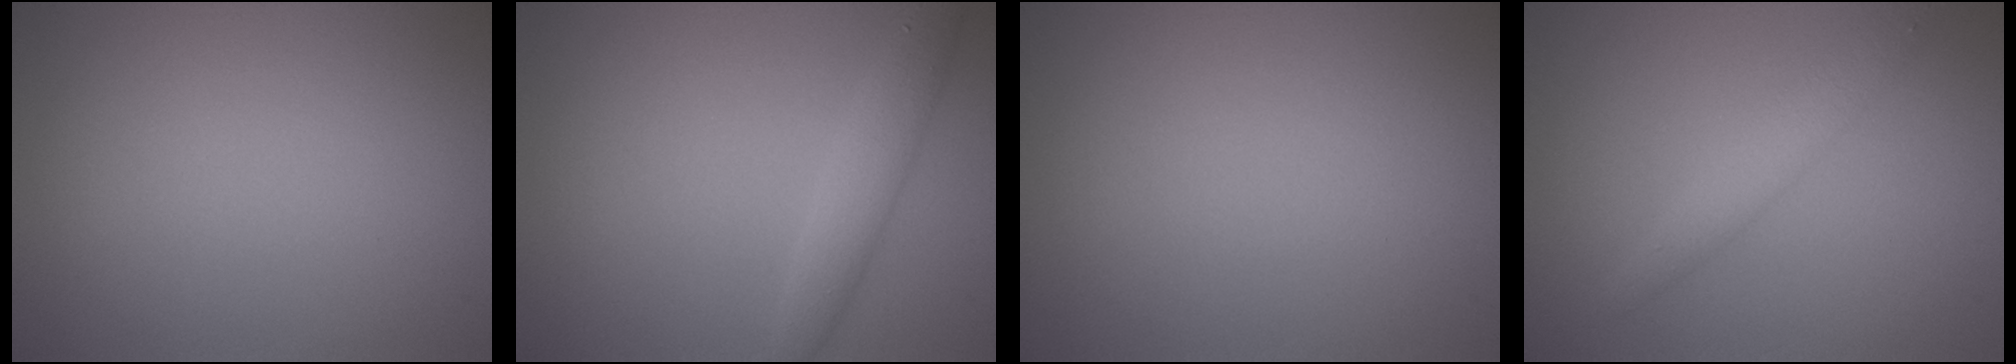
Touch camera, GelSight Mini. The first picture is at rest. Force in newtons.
{"total": 2.3, "press": 2.3, "slide": 0.0}
{"total": 0.0}
{"total": 2.3, "press": 2.3, "slide": 0.1}